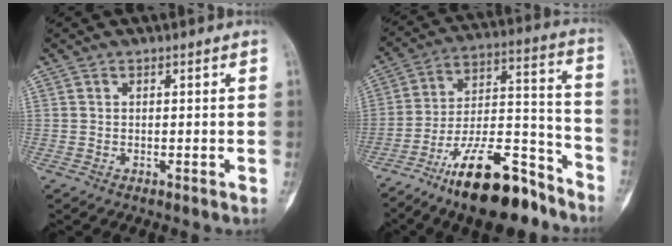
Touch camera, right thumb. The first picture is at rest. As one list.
[{"total": 20.7, "force": [-14.5, 7.2, 12.9], "torque": [-0.207, 0.097, -0.244]}]